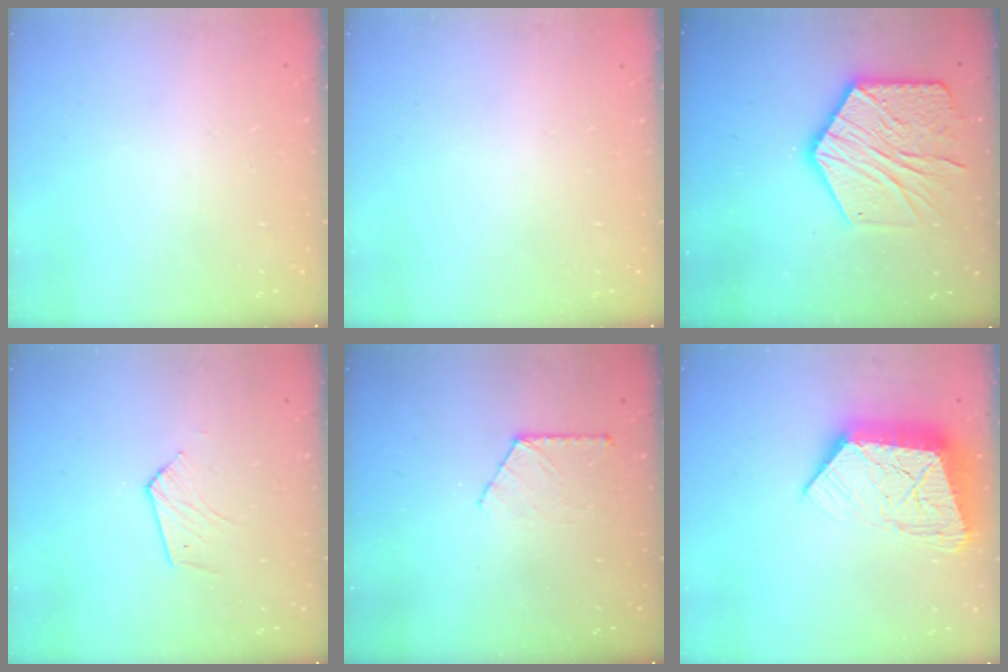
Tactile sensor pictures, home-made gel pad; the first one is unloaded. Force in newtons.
{"total": 0.0}
{"total": 18.6, "press": 18.6, "slide": 1.4}
{"total": 4.4, "press": 4.4, "slide": 0.4}
{"total": 4.9, "press": 4.9, "slide": 0.6}
{"total": 17.3, "press": 17.2, "slide": 1.6}